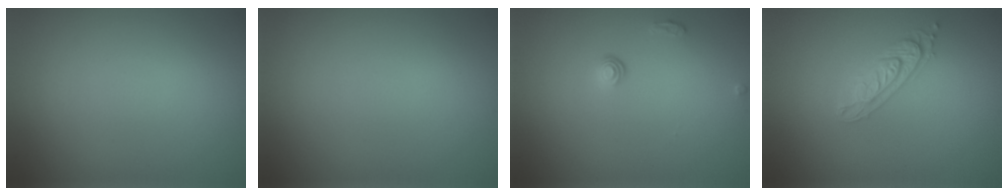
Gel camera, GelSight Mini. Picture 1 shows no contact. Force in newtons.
{"total": 0.0}
{"total": 1.0, "press": 0.7, "slide": 0.8}
{"total": 2.3, "press": 2.2, "slide": 0.5}